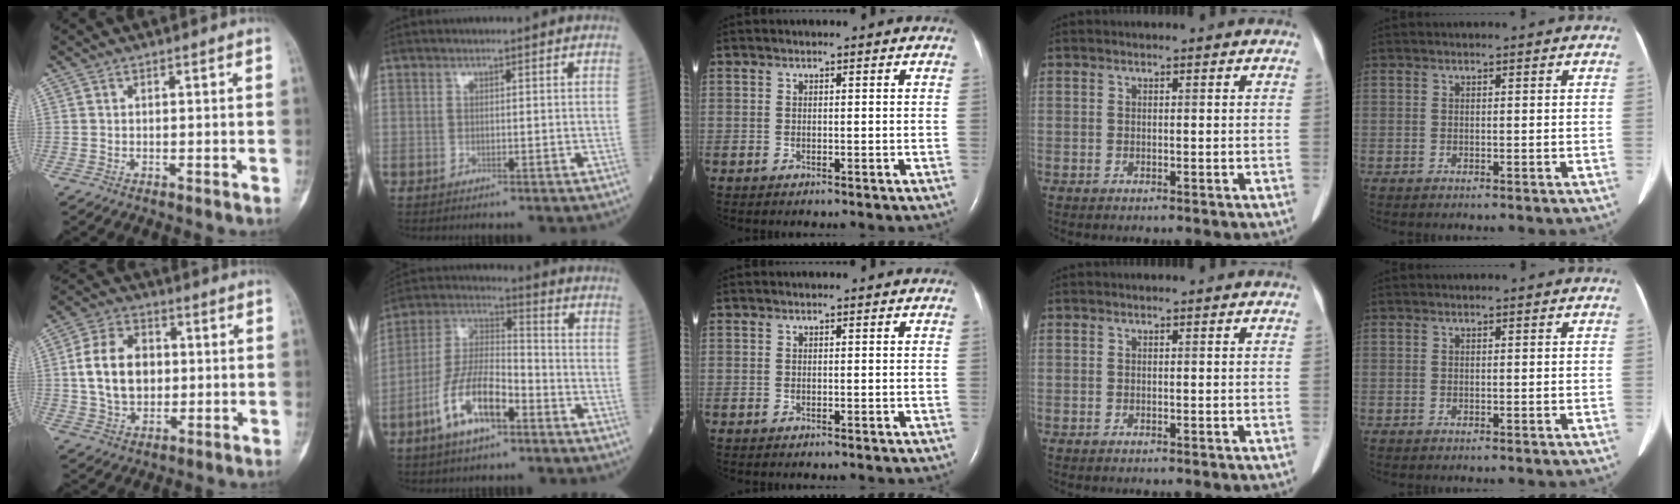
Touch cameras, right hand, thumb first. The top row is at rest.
{"thumb": {"total": 12.4, "force": [0.8, 9.0, 8.4], "torque": [-0.130, 0.009, 0.016]}, "index": {"total": 11.8, "force": [-5.9, 4.0, 9.3], "torque": [-0.197, 0.006, -0.113]}}